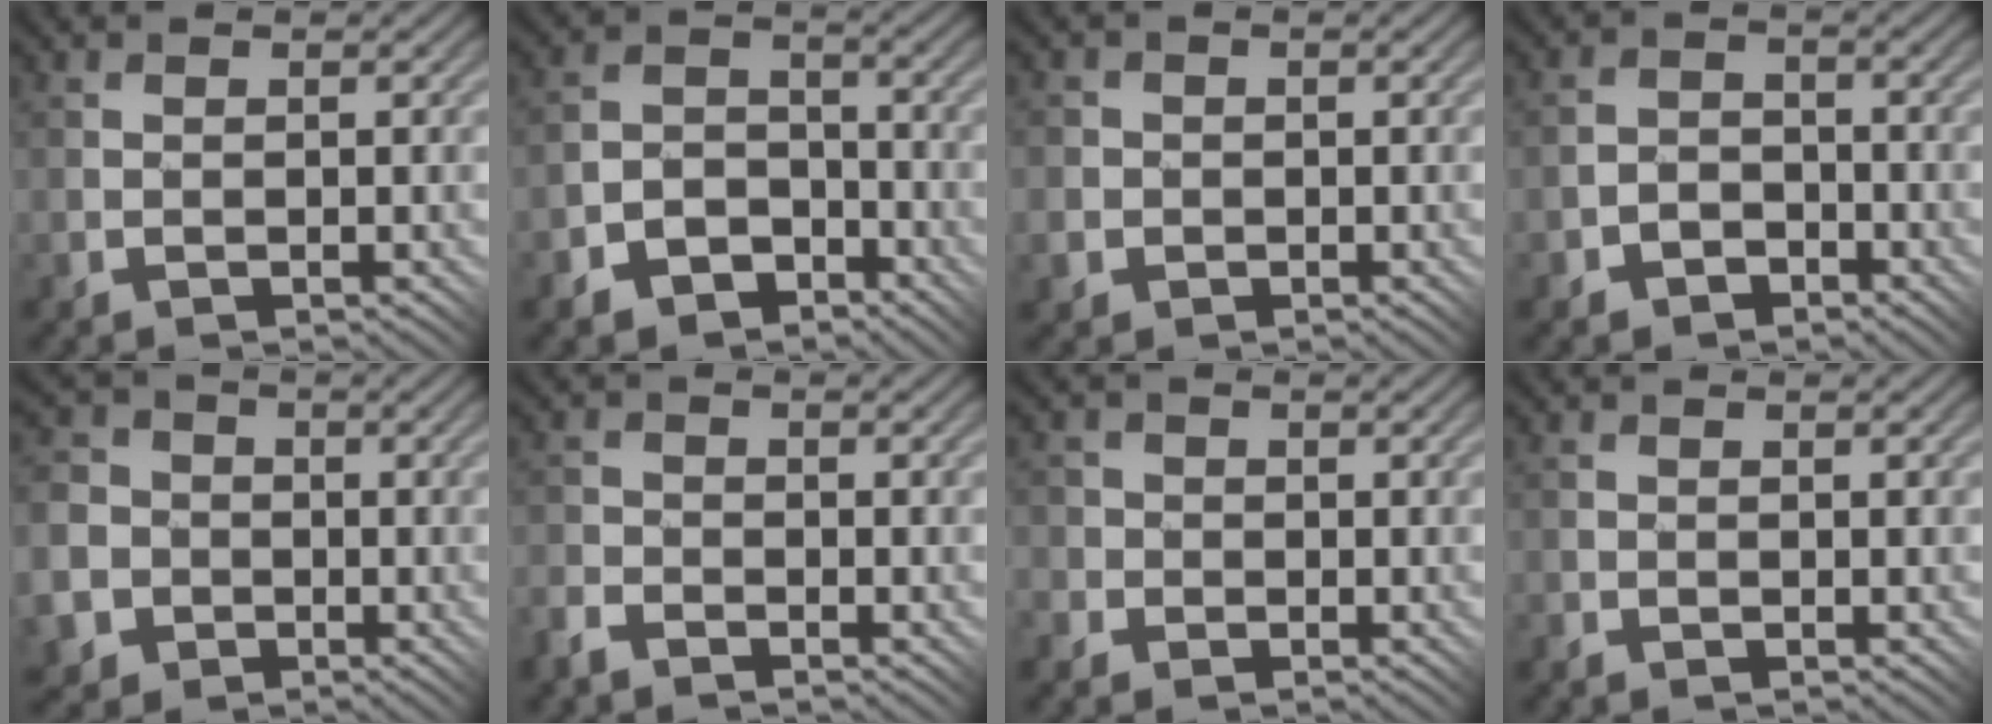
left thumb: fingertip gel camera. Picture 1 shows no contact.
{"total": 5.6, "force": [-3.8, 3.6, 2.0], "torque": [-0.044, -0.001, -0.073]}
{"total": 4.3, "force": [-0.6, 4.2, 0.4], "torque": [-0.023, 0.008, -0.039]}
{"total": 2.7, "force": [-1.9, 1.8, 0.7], "torque": [-0.008, 0.005, -0.041]}
{"total": 11.2, "force": [-3.7, 10.3, 2.5], "torque": [-0.116, -0.042, -0.078]}
{"total": 2.7, "force": [-2.2, 1.3, 0.8], "torque": [-0.024, 0.002, -0.053]}
{"total": 4.3, "force": [-1.0, 4.2, 0.0], "torque": [-0.009, 0.014, -0.051]}
{"total": 0.5, "force": [-0.4, 0.2, -0.2], "torque": [0.004, -0.002, -0.011]}